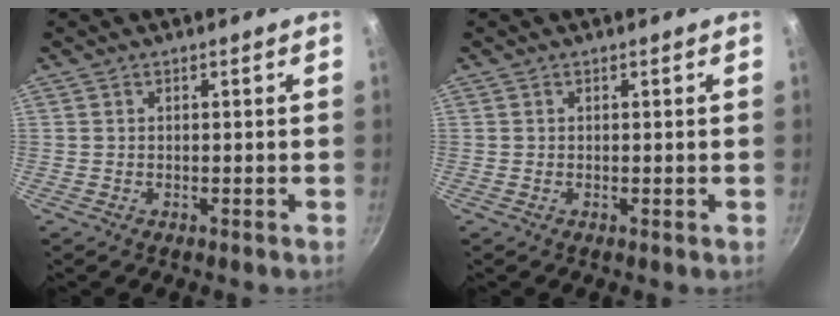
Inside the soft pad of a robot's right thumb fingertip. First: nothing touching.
{"total": 0.0}